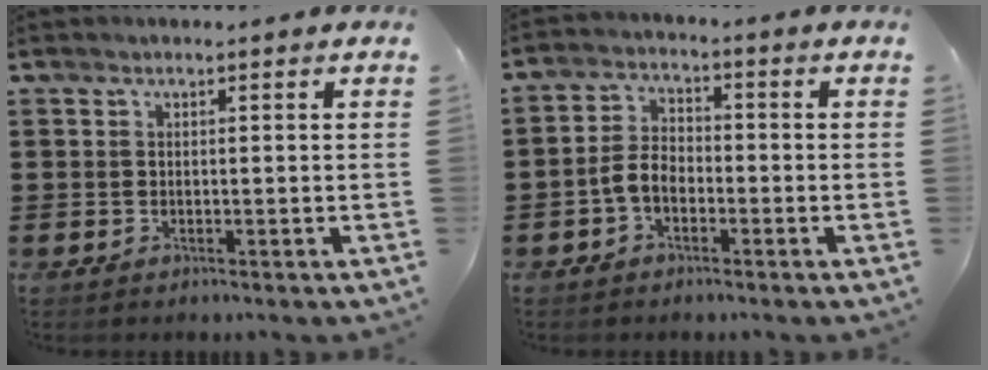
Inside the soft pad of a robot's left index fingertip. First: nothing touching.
{"total": 4.2, "force": [-1.9, 2.5, 2.8], "torque": [-0.072, 0.005, -0.042]}